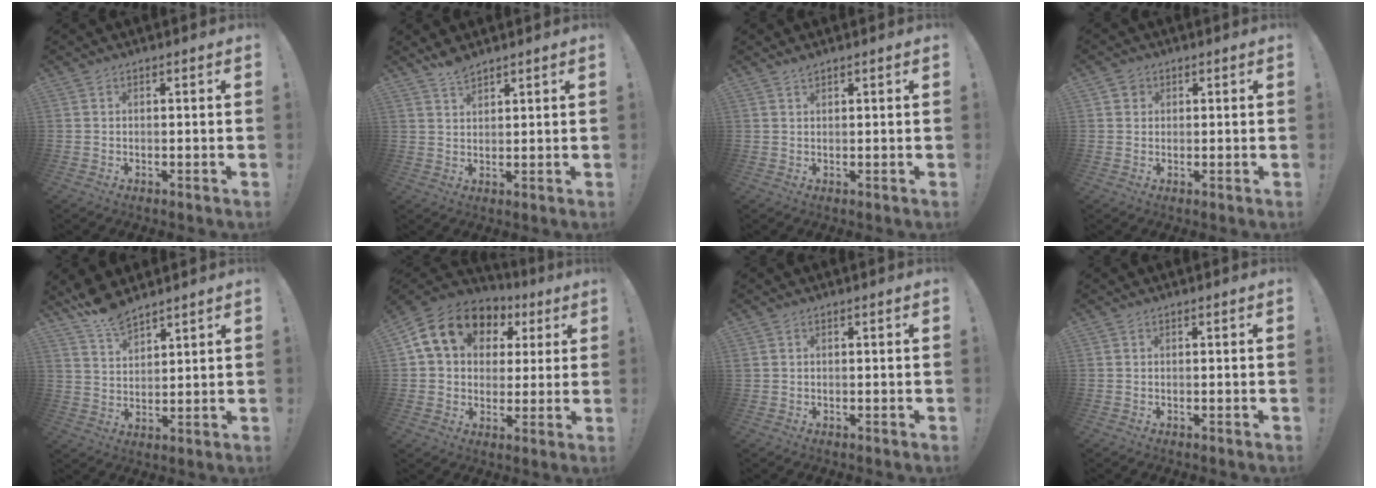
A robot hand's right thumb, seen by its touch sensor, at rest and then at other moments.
{"total": 3.8, "force": [3.4, 0.9, 1.4], "torque": [-0.019, -0.025, 0.062]}
{"total": 1.3, "force": [1.1, 0.1, 0.6], "torque": [-0.006, -0.004, 0.021]}
{"total": 2.4, "force": [1.1, 2.1, 0.4], "torque": [0.004, -0.003, 0.018]}
{"total": 8.0, "force": [7.2, 2.2, 2.7], "torque": [-0.054, -0.048, 0.135]}
{"total": 15.9, "force": [6.5, 11.8, 8.5], "torque": [-0.134, -0.015, 0.126]}
{"total": 0.7, "force": [0.4, 0.5, 0.1], "torque": [-0.002, 0.003, 0.007]}
{"total": 0.0}